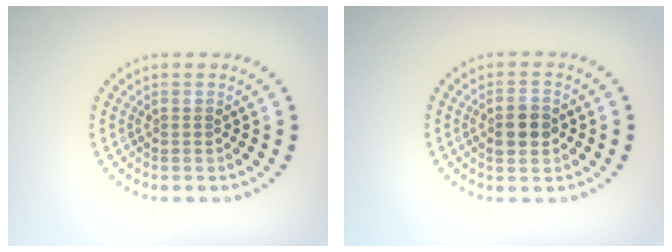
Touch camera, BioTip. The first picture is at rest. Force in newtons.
{"total": 2.8, "press": 2.8, "slide": 0.0}